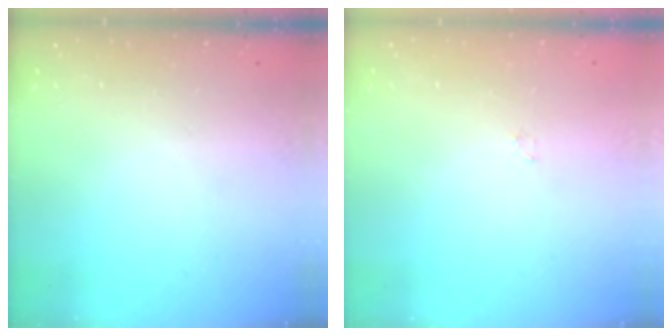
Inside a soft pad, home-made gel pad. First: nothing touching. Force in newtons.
{"total": 0.8, "press": 0.8, "slide": 0.2}